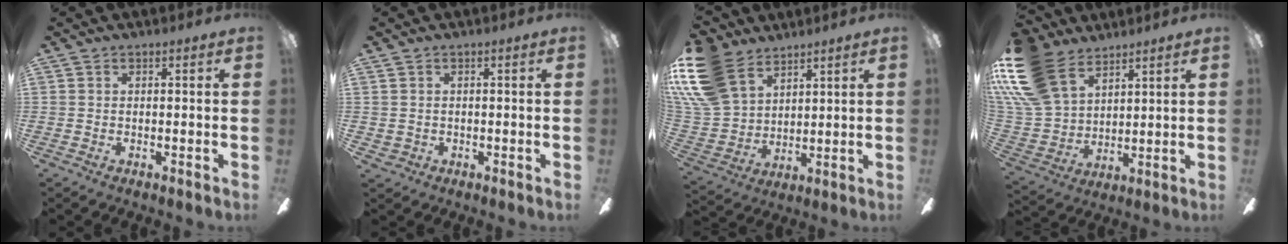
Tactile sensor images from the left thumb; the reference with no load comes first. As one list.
[{"total": 1.3, "force": [0.1, 1.3, 0.3], "torque": [-0.007, 0.002, 0.000]}, {"total": 18.6, "force": [10.5, 11.9, 9.7], "torque": [-0.232, -0.044, 0.198]}, {"total": 20.4, "force": [12.0, 12.6, 10.7], "torque": [-0.254, -0.052, 0.224]}]